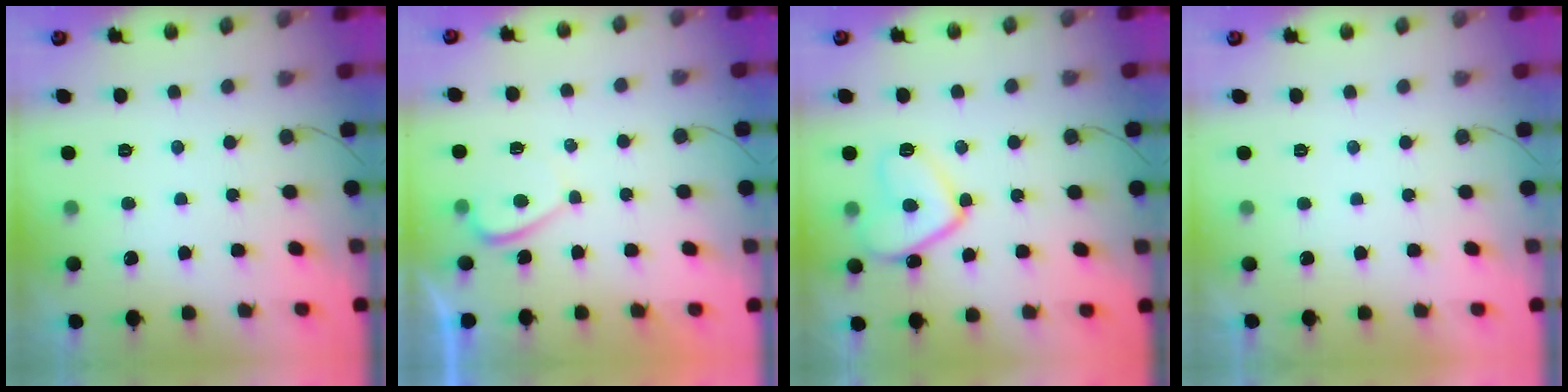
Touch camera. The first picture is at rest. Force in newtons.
{"total": 2.1, "press": 2.0, "slide": 0.7}
{"total": 12.4, "press": 12.3, "slide": 1.2}
{"total": 2.3, "press": 2.3, "slide": 0.3}